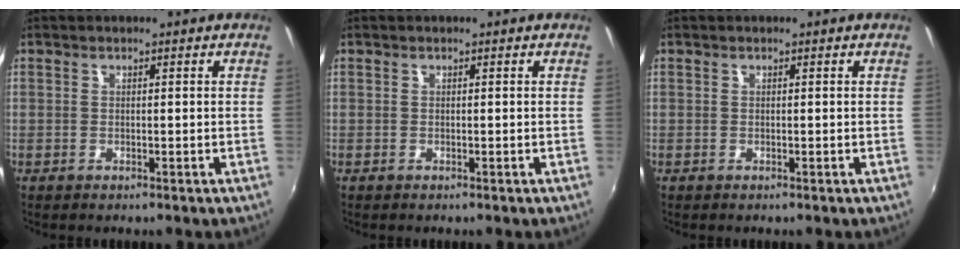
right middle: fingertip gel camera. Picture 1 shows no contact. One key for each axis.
{"total": 0.0}
{"total": 0.0}